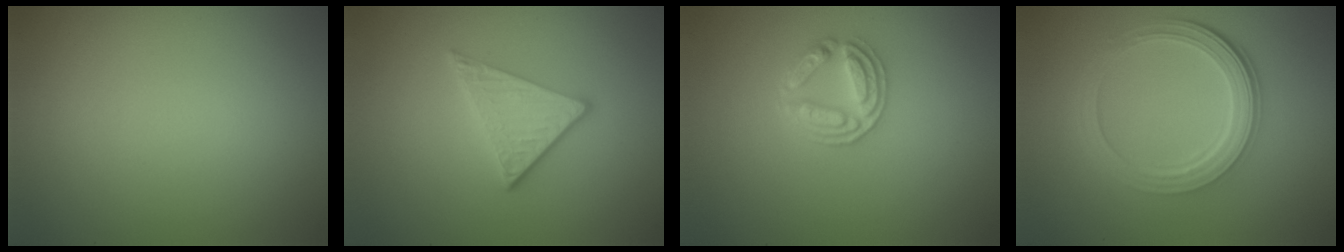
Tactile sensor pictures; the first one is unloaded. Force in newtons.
{"total": 2.9, "press": 2.6, "slide": 1.2}
{"total": 2.9, "press": 2.7, "slide": 1.0}
{"total": 5.2, "press": 3.8, "slide": 3.5}